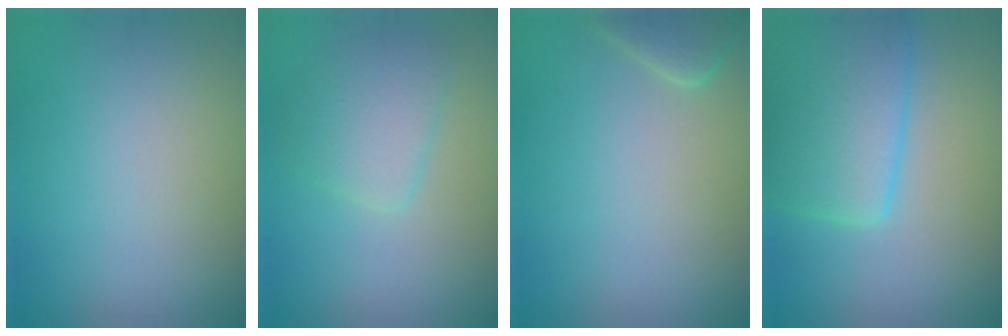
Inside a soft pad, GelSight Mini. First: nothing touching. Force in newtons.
{"total": 3.0, "press": 3.0, "slide": 0.2}
{"total": 2.3, "press": 2.2, "slide": 0.4}
{"total": 5.9, "press": 5.8, "slide": 0.3}